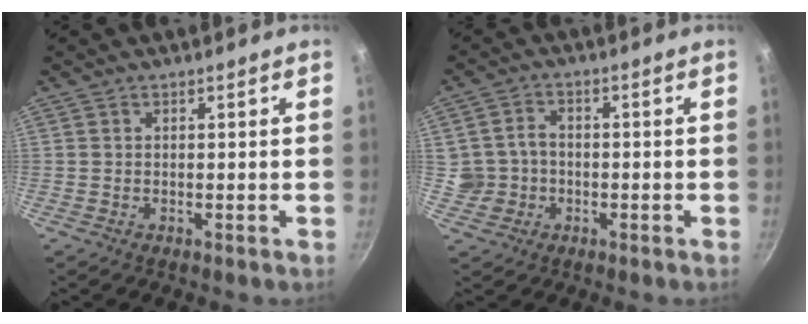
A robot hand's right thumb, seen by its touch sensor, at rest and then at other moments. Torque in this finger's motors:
{"motor_torque": [-0.50, 0.11, 0.24, 0.41, 0.00]}